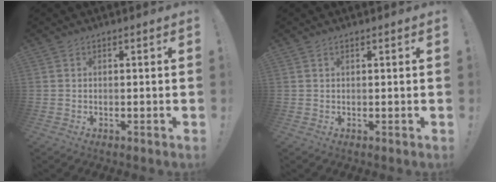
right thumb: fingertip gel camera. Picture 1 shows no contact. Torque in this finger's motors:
{"motor_torque": [0.00, -0.09, -0.25, 0.16, -0.01]}